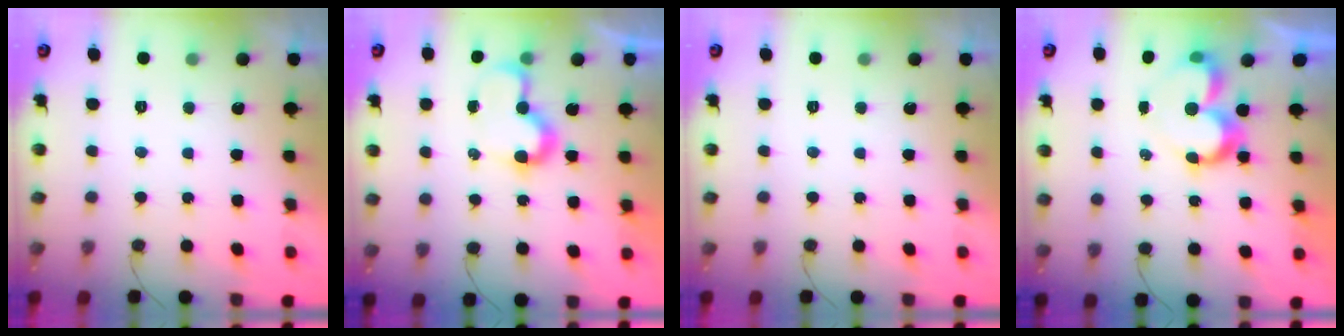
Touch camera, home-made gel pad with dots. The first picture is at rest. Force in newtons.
{"total": 7.9, "press": 7.8, "slide": 0.3}
{"total": 0.0}
{"total": 8.8, "press": 8.8, "slide": 0.8}